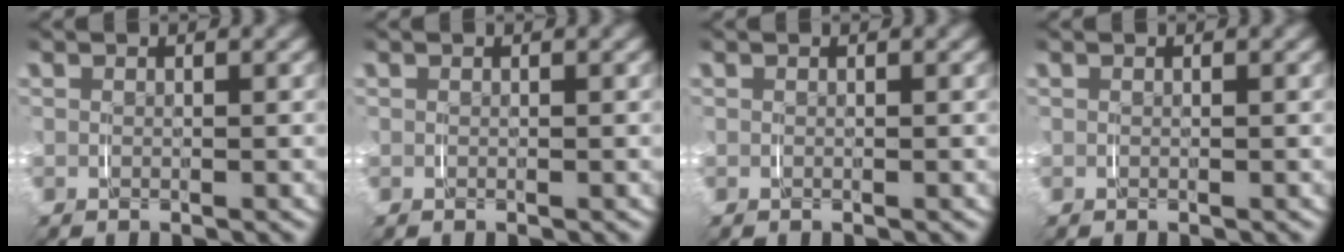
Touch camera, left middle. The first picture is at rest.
{"total": 0.0}
{"total": 0.0}
{"total": 0.0}